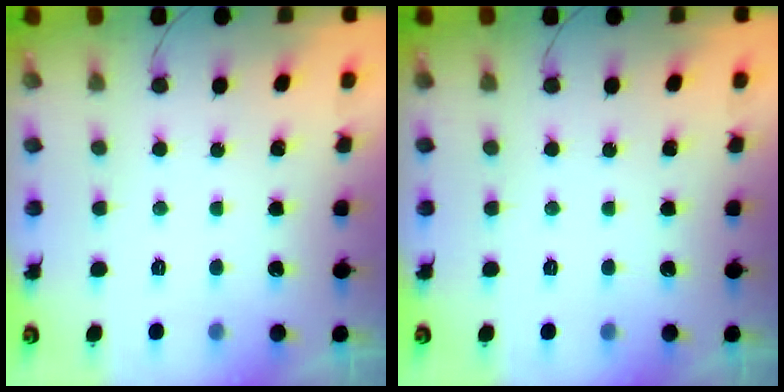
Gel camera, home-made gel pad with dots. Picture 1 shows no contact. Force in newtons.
{"total": 0.0}